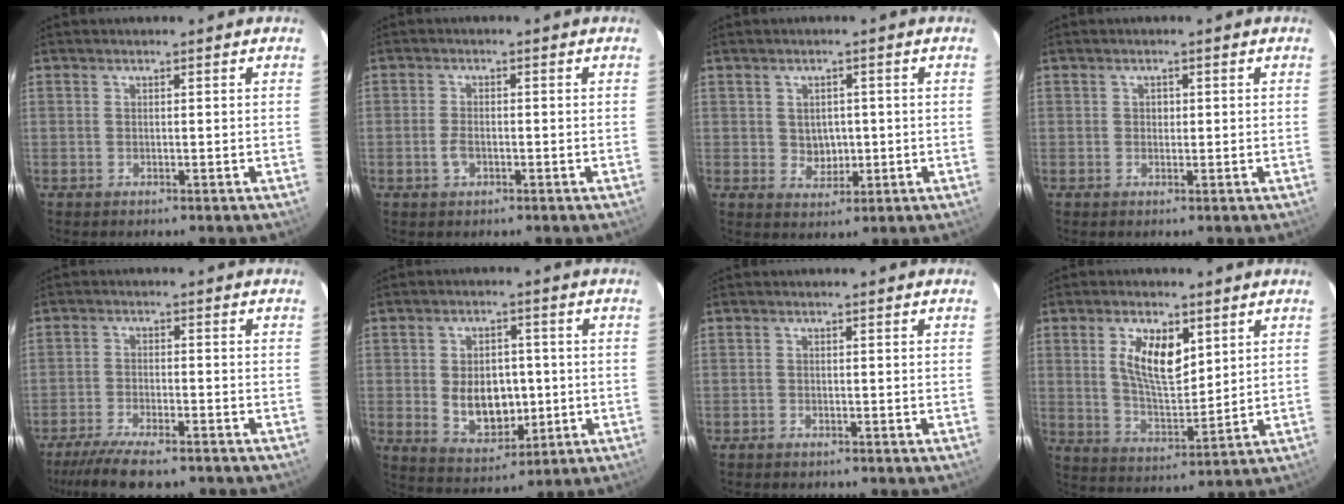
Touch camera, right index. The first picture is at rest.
{"total": 2.5, "force": [-1.0, 1.5, 1.7], "torque": [-0.039, 0.001, -0.018]}
{"total": 3.7, "force": [0.1, 3.4, 1.6], "torque": [-0.028, 0.005, 0.010]}
{"total": 0.9, "force": [0.1, 0.9, 0.2], "torque": [0.001, 0.003, 0.001]}
{"total": 10.9, "force": [-9.0, 2.5, 5.6], "torque": [-0.130, -0.025, -0.150]}
{"total": 9.7, "force": [-0.7, 6.7, 7.0], "torque": [-0.136, -0.001, 0.008]}
{"total": 0.9, "force": [-0.9, 0.4, 0.0], "torque": [-0.007, 0.003, -0.014]}
{"total": 9.9, "force": [3.8, 4.4, 8.0], "torque": [-0.146, 0.004, 0.078]}